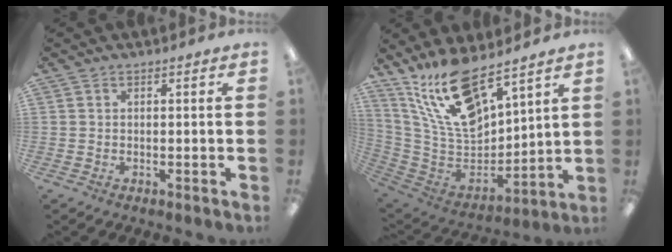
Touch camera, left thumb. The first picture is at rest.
{"total": 18.6, "force": [13.2, 7.5, 10.7], "torque": [-0.217, -0.084, 0.236]}